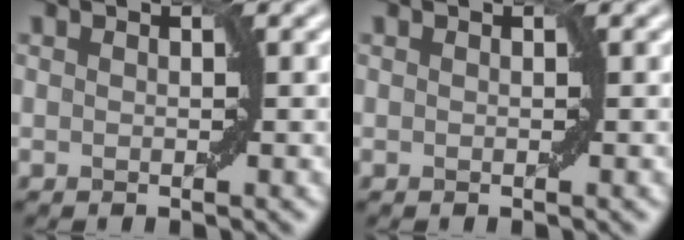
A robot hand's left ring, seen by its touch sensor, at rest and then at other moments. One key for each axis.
{"total": 0.0}